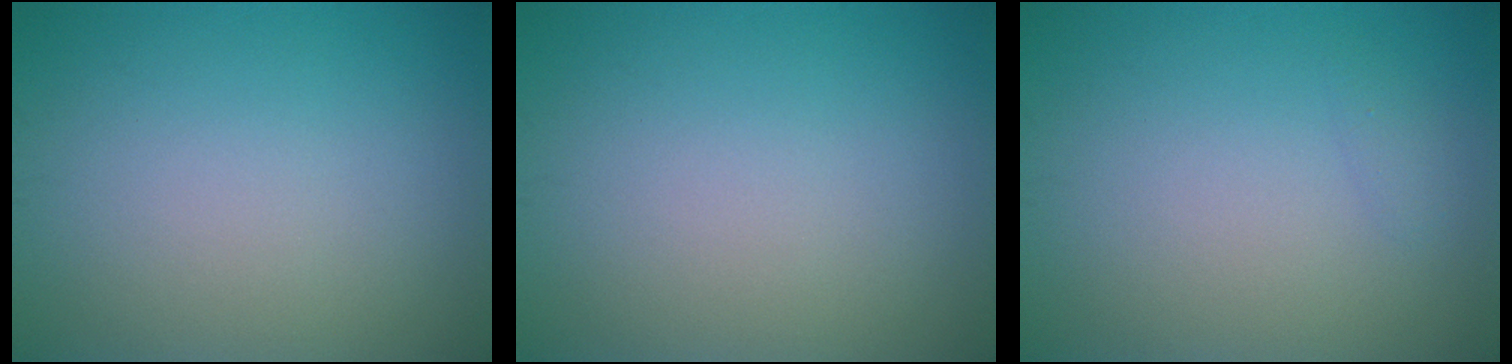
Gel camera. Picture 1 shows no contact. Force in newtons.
{"total": 0.0}
{"total": 0.5, "press": 0.5, "slide": 0.0}